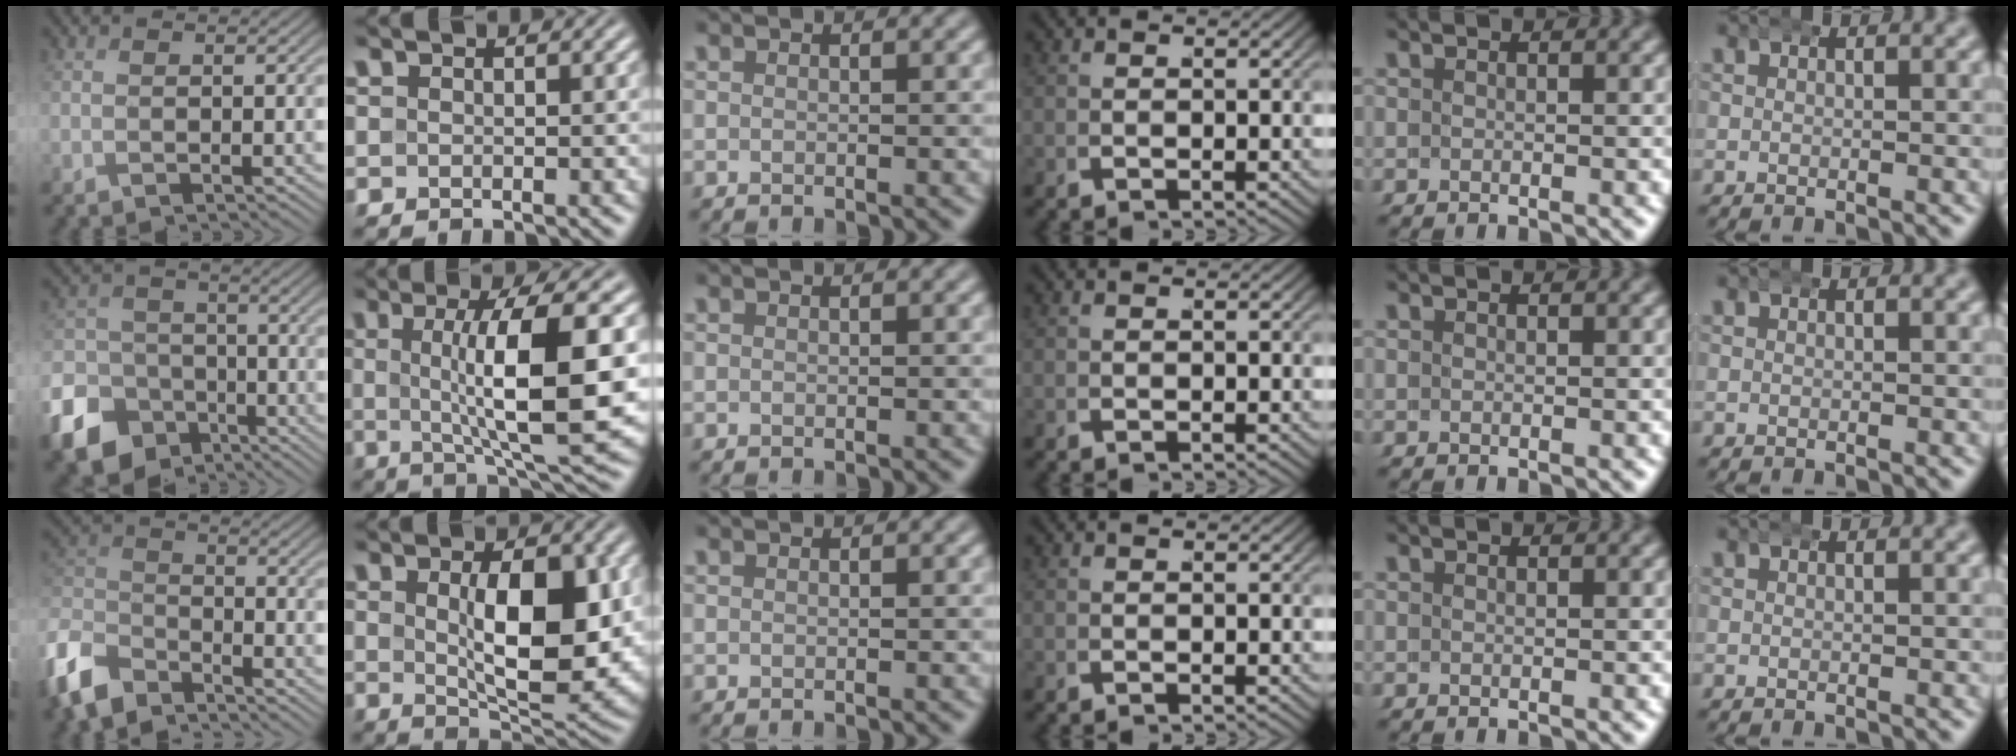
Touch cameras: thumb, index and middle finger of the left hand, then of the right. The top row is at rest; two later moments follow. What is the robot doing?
{"motion": "wrap", "object": "bandana"}